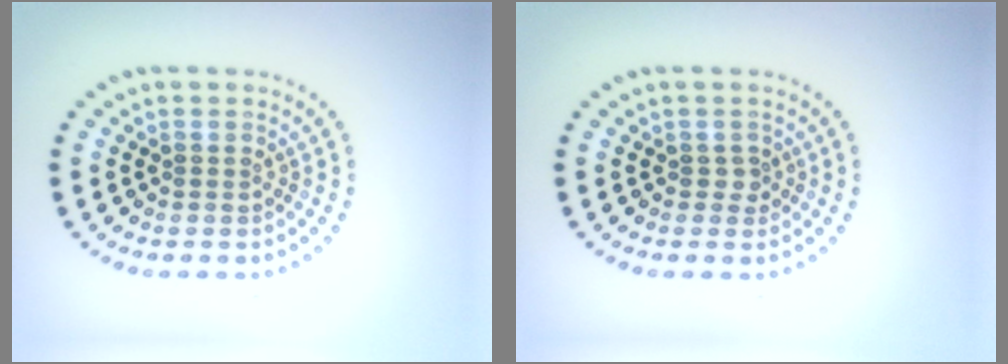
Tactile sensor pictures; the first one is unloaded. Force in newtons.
{"total": 0.9, "press": 0.6, "slide": 0.7}